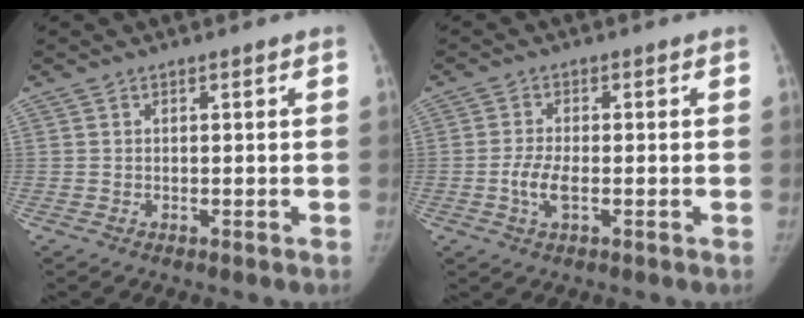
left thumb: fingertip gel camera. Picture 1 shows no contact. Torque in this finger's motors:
{"motor_torque": [-0.40, 0.46, 0.31, 0.25, 0.01]}